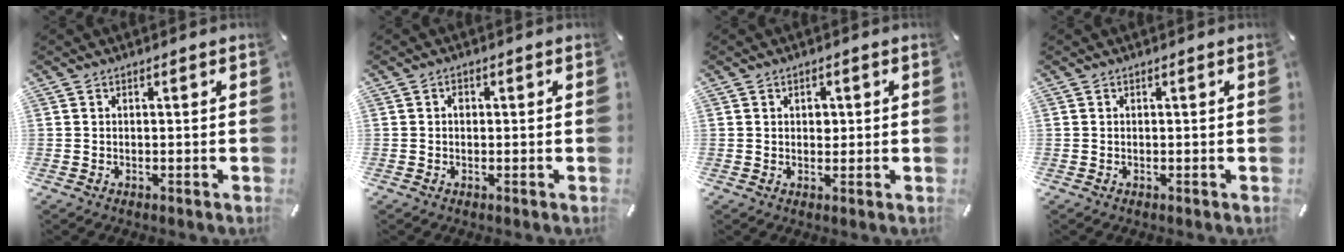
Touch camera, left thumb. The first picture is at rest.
{"total": 1.0, "force": [0.0, 0.8, 0.6], "torque": [-0.012, 0.004, 0.000]}
{"total": 1.9, "force": [0.3, 1.5, 1.0], "torque": [-0.006, 0.001, 0.000]}
{"total": 0.0}